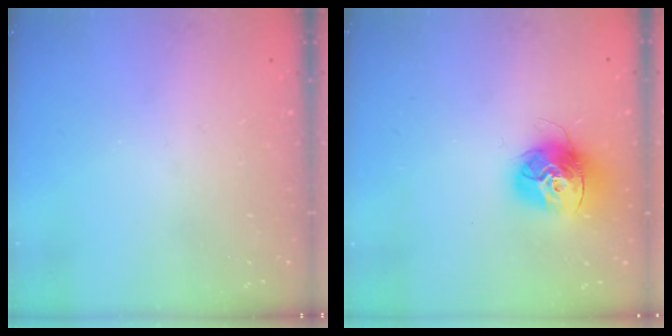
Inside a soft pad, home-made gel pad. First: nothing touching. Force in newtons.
{"total": 14.5, "press": 14.4, "slide": 1.4}